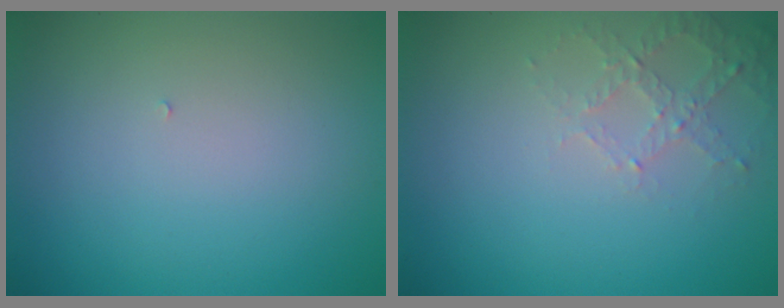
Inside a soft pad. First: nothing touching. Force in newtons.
{"total": 2.2, "press": 2.1, "slide": 0.6}